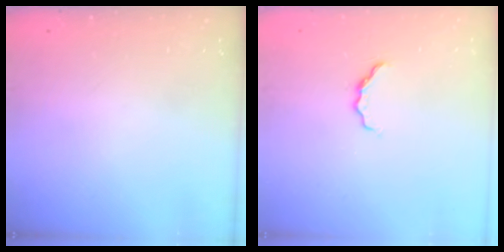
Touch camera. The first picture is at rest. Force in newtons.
{"total": 4.1, "press": 4.0, "slide": 0.6}